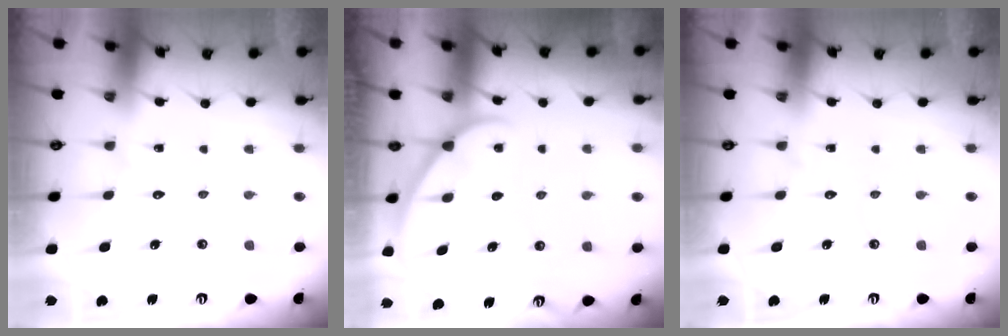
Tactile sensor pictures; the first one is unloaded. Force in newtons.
{"total": 2.4, "press": 2.4, "slide": 0.3}
{"total": 0.0}